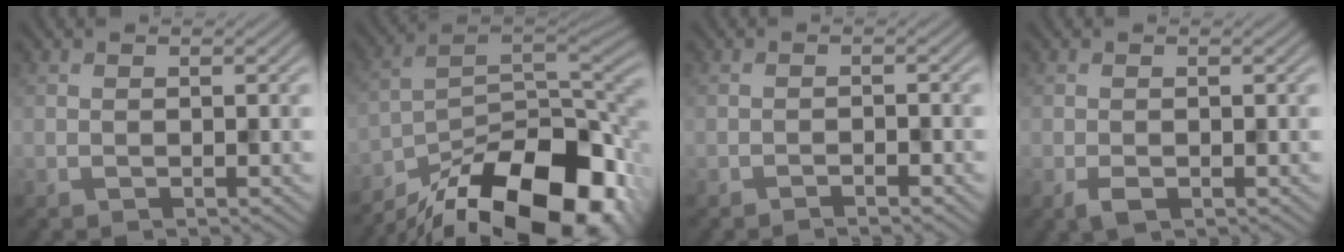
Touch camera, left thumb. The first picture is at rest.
{"total": 18.6, "force": [-12.6, 7.6, 11.5], "torque": [-0.200, -0.033, -0.199]}
{"total": 1.1, "force": [-0.9, 0.1, 0.6], "torque": [-0.009, 0.002, -0.017]}
{"total": 1.5, "force": [-0.7, 0.8, 1.1], "torque": [-0.026, -0.003, -0.012]}